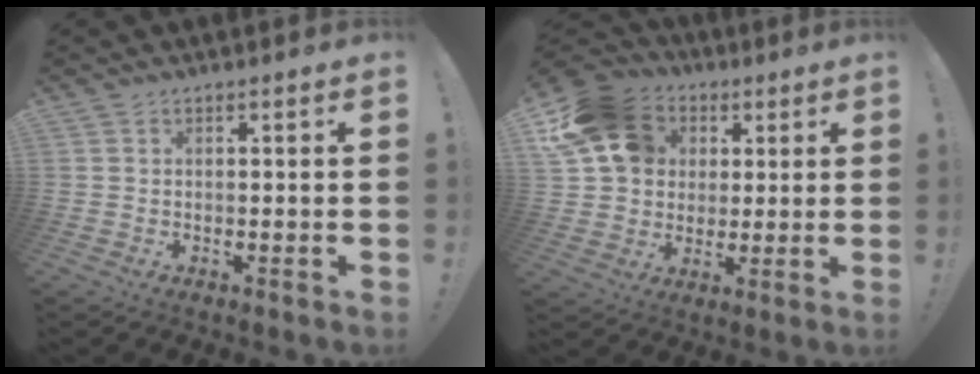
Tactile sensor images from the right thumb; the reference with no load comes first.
{"total": 17.7, "force": [5.6, 14.4, 8.6], "torque": [-0.142, -0.011, 0.116]}